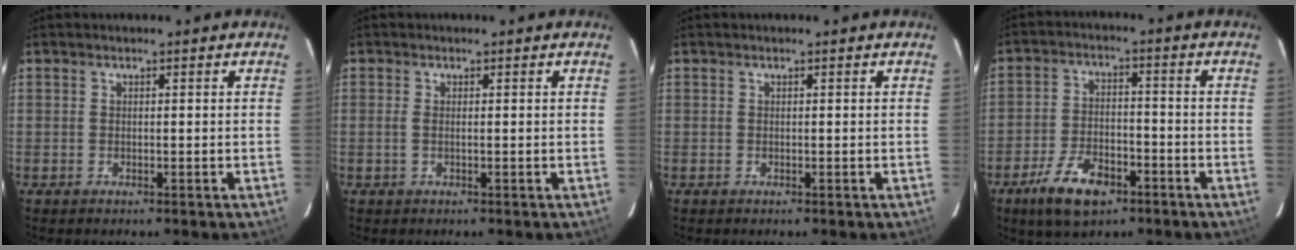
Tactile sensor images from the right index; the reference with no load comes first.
{"total": 1.1, "force": [0.0, 0.2, 1.0], "torque": [-0.023, 0.000, -0.002]}
{"total": 0.0}
{"total": 10.9, "force": [-6.7, 5.3, 6.8], "torque": [-0.156, -0.005, -0.115]}